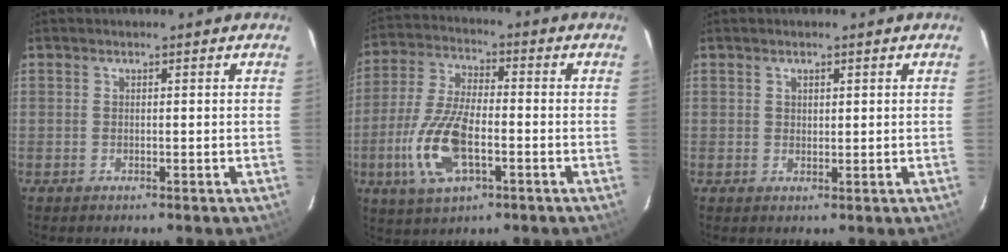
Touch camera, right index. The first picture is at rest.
{"total": 13.8, "force": [-4.4, 5.9, 11.7], "torque": [-0.256, -0.005, -0.082]}
{"total": 1.3, "force": [0.7, 1.0, 0.5], "torque": [-0.004, 0.004, 0.013]}